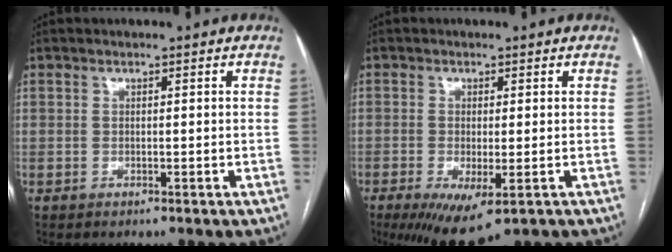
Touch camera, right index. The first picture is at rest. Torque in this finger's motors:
{"motor_torque": [1.70, -0.44, 0.51, 0.12]}